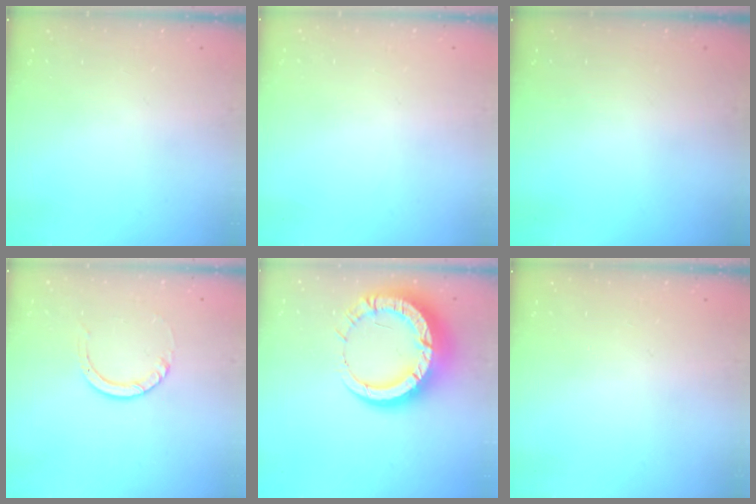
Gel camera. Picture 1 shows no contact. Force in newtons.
{"total": 2.4, "press": 2.4, "slide": 0.2}
{"total": 0.0}
{"total": 3.0, "press": 3.0, "slide": 0.3}
{"total": 16.8, "press": 16.7, "slide": 1.7}
{"total": 2.6, "press": 2.6, "slide": 0.2}